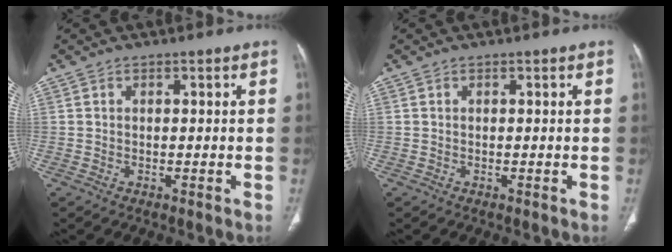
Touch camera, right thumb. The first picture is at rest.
{"total": 0.0}